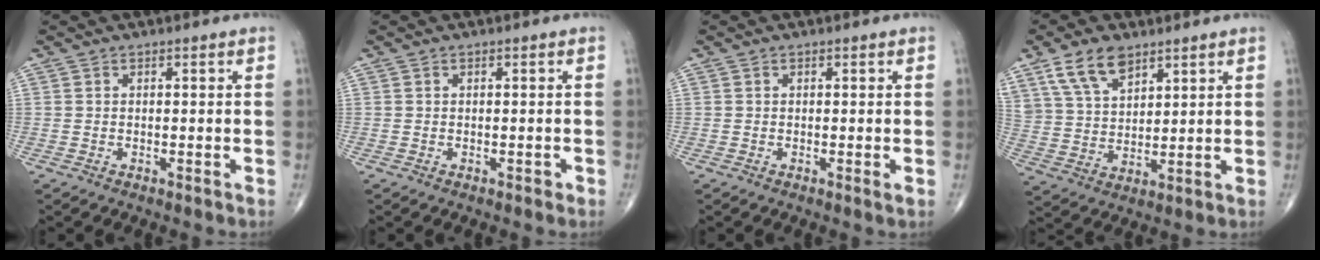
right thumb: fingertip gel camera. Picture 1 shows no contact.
{"total": 0.6, "force": [-0.3, 0.4, 0.4], "torque": [0.001, 0.002, -0.005]}
{"total": 1.4, "force": [-0.3, 0.2, 1.3], "torque": [-0.017, -0.005, -0.005]}
{"total": 9.8, "force": [6.2, 5.3, 5.4], "torque": [-0.090, -0.023, 0.127]}